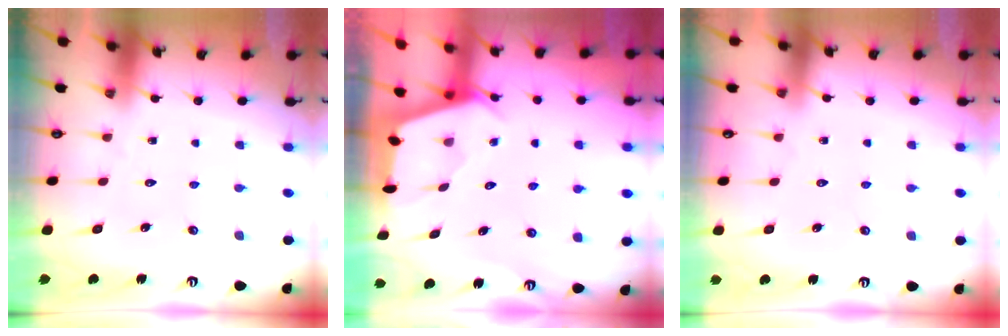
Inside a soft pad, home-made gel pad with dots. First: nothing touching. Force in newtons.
{"total": 2.4, "press": 2.4, "slide": 0.3}
{"total": 1.6, "press": 1.5, "slide": 0.3}